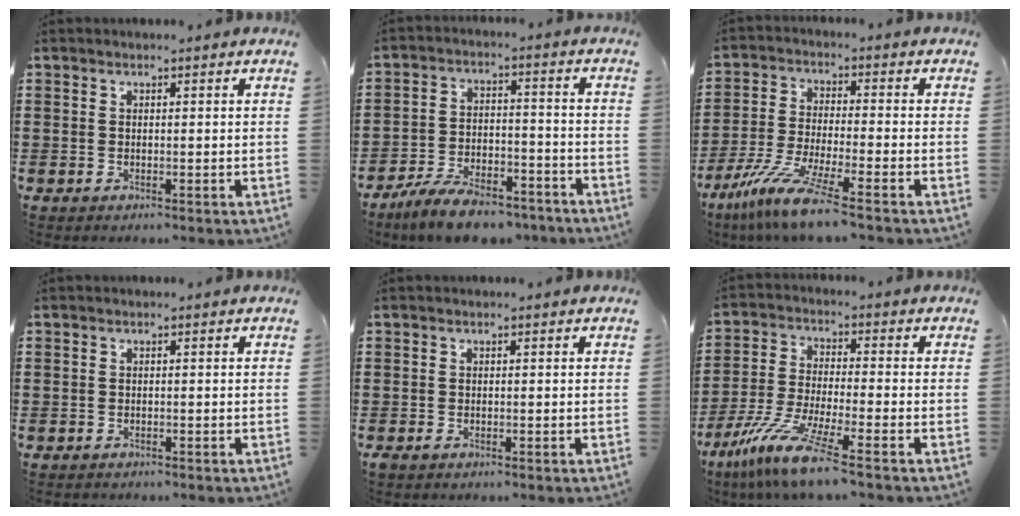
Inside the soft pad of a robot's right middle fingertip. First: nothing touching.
{"total": 8.6, "force": [-7.6, 1.8, 3.6], "torque": [-0.063, 0.019, -0.143]}
{"total": 9.0, "force": [-7.2, 0.0, 5.4], "torque": [-0.123, -0.015, -0.143]}
{"total": 0.6, "force": [-0.5, 0.2, -0.1], "torque": [0.001, 0.001, -0.012]}
{"total": 0.6, "force": [-0.4, 0.2, 0.3], "torque": [-0.008, -0.005, -0.007]}
{"total": 9.7, "force": [-7.4, 0.1, 6.3], "torque": [-0.145, -0.015, -0.149]}